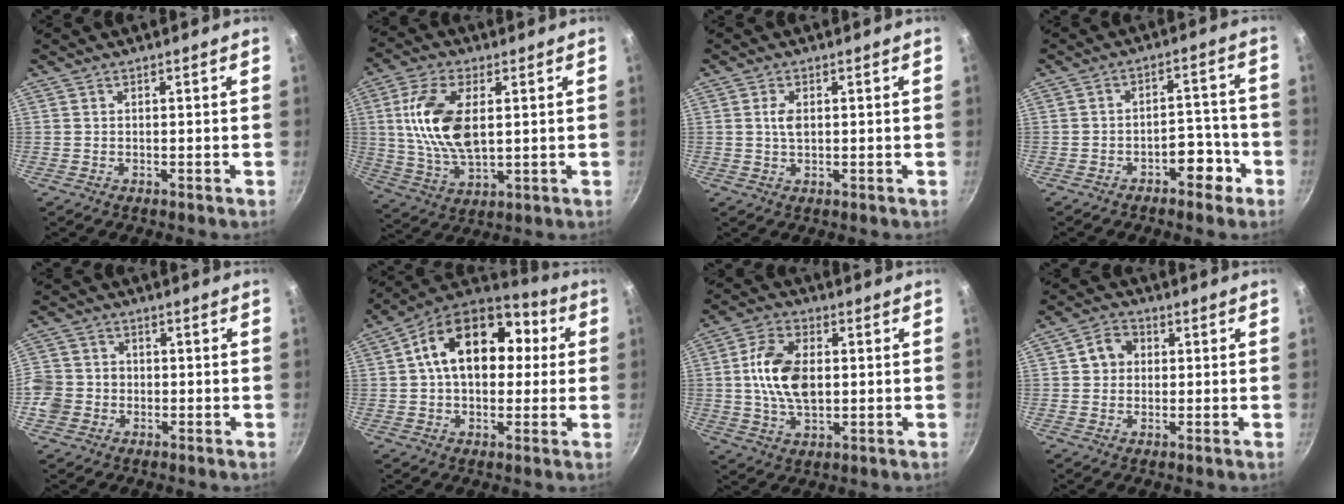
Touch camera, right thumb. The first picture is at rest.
{"total": 14.4, "force": [2.4, 7.3, 12.2], "torque": [-0.245, -0.007, 0.050]}
{"total": 2.6, "force": [0.5, 1.4, 2.1], "torque": [-0.042, -0.002, 0.008]}
{"total": 6.6, "force": [-3.4, 3.9, 4.0], "torque": [-0.029, 0.045, -0.051]}
{"total": 7.1, "force": [-1.7, 6.4, 2.4], "torque": [-0.033, 0.019, -0.033]}
{"total": 19.4, "force": [3.2, 12.6, 14.3], "torque": [-0.191, 0.035, 0.040]}
{"total": 12.0, "force": [0.8, 7.1, 9.6], "torque": [-0.177, 0.004, 0.016]}
{"total": 5.3, "force": [0.8, 4.6, 2.6], "torque": [-0.024, 0.009, 0.007]}